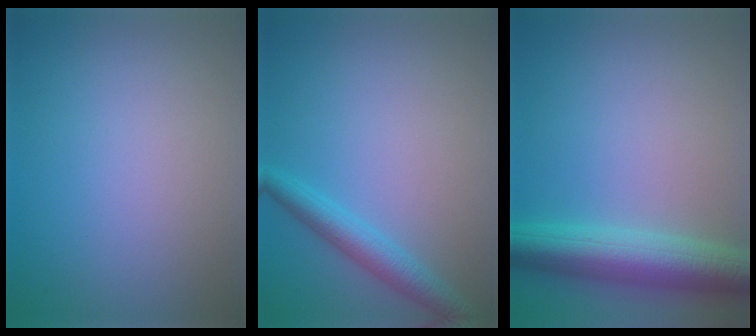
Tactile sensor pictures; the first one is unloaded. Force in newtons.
{"total": 2.8, "press": 2.8, "slide": 0.1}
{"total": 6.6, "press": 6.6, "slide": 0.2}